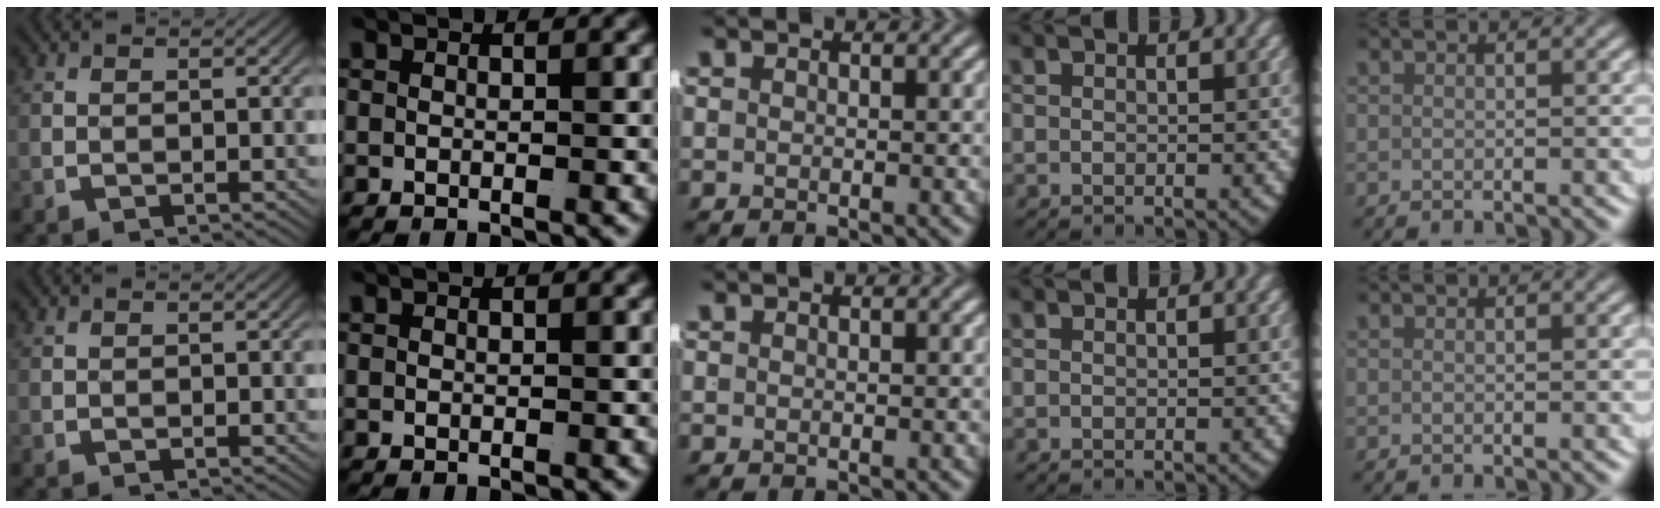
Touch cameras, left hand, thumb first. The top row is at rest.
{}